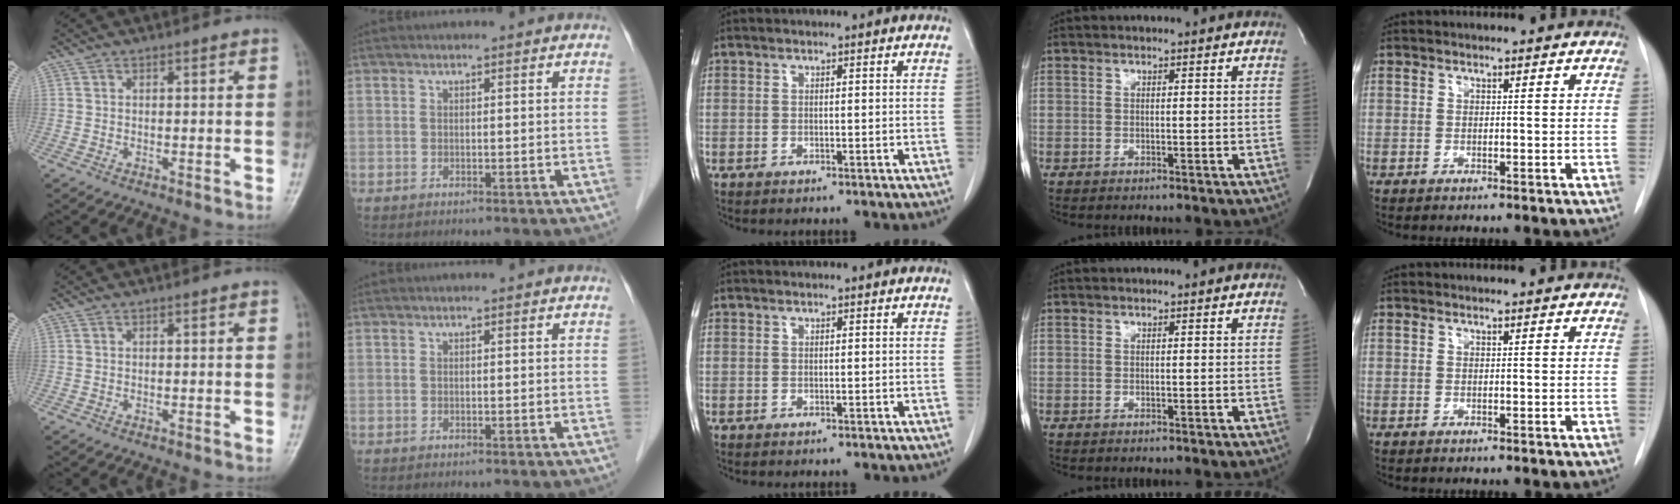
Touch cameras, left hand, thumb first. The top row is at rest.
{}